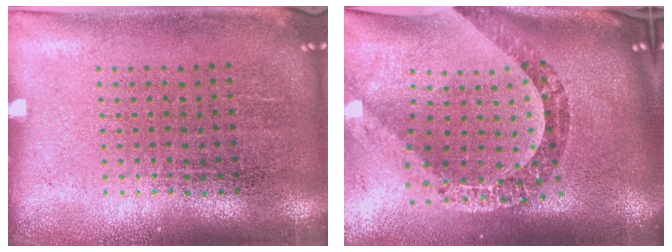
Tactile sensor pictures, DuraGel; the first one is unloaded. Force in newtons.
{"total": 3.0, "press": 2.2, "slide": 2.0}